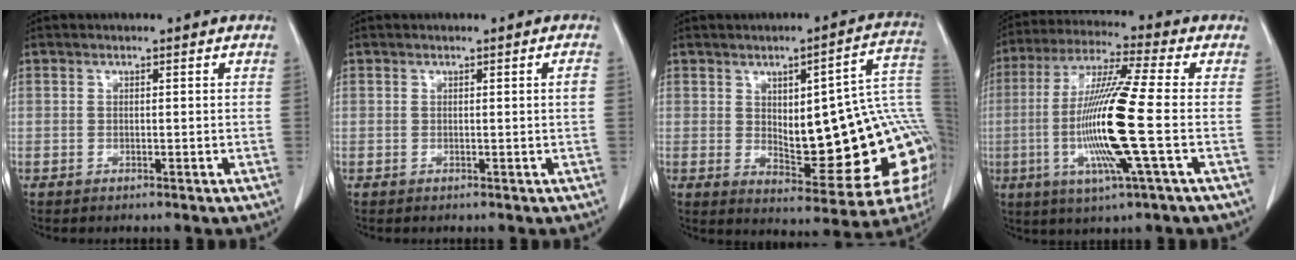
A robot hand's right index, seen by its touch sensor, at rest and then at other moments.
{"total": 1.0, "force": [0.0, -0.2, 1.0], "torque": [-0.015, 0.000, 0.003]}
{"total": 21.7, "force": [0.3, 5.5, 21.0], "torque": [-0.203, 0.023, 0.019]}
{"total": 15.3, "force": [-2.7, -0.7, 15.0], "torque": [-0.306, -0.012, -0.062]}